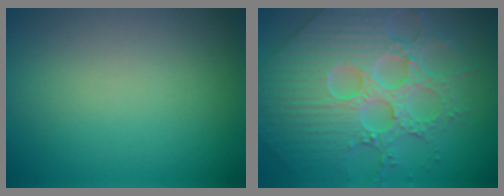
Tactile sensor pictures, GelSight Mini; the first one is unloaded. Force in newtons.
{"total": 7.1, "press": 6.3, "slide": 3.3}